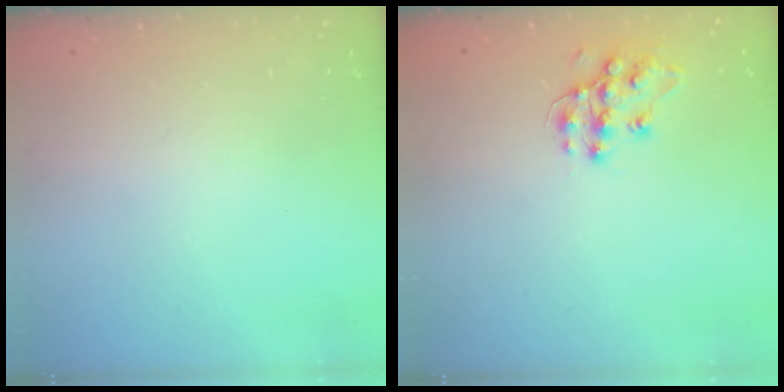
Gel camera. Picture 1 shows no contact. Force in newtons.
{"total": 11.3, "press": 11.3, "slide": 0.2}